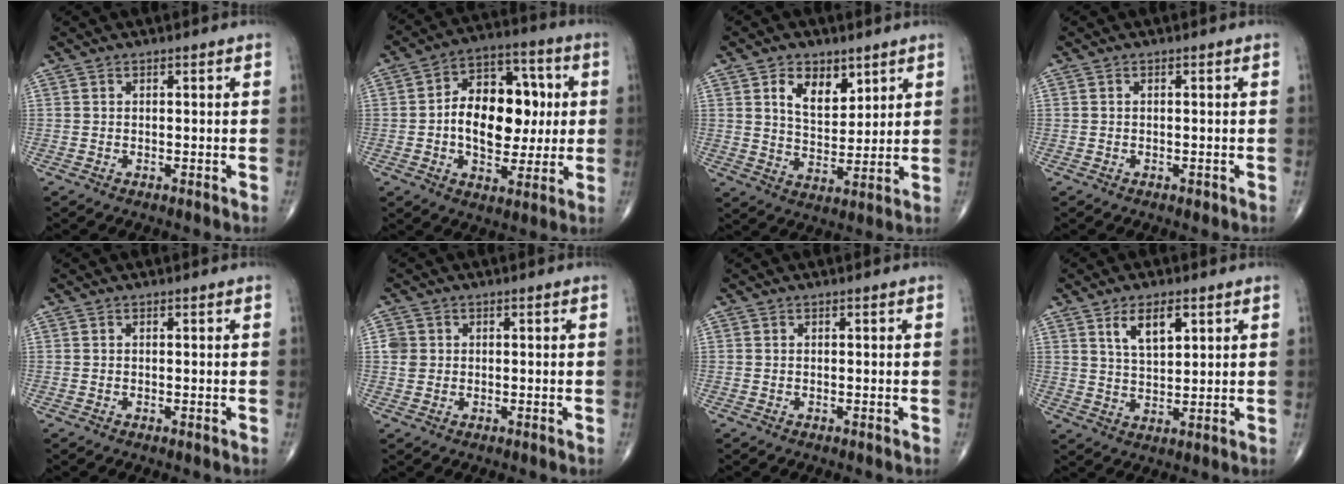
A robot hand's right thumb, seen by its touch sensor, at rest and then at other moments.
{"total": 16.5, "force": [0.4, 10.7, 12.6], "torque": [-0.155, 0.027, 0.006]}
{"total": 8.5, "force": [4.3, 5.2, 5.3], "torque": [-0.064, -0.030, 0.078]}
{"total": 0.6, "force": [-0.3, 0.3, 0.5], "torque": [-0.005, -0.001, -0.005]}
{"total": 0.0}
{"total": 2.6, "force": [0.4, 2.4, 0.9], "torque": [-0.005, 0.002, 0.009]}
{"total": 0.0}
{"total": 6.8, "force": [3.3, 3.2, 5.0], "torque": [-0.077, -0.021, 0.062]}